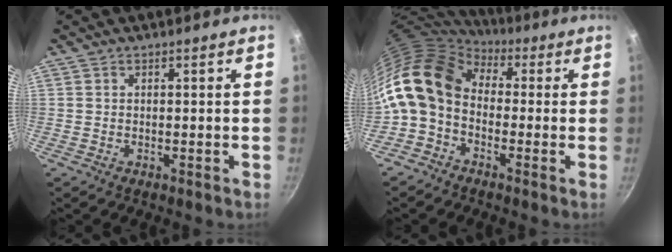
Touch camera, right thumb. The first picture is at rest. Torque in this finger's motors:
{"motor_torque": [2.28, 2.73, 1.06, -1.05, 0.26]}